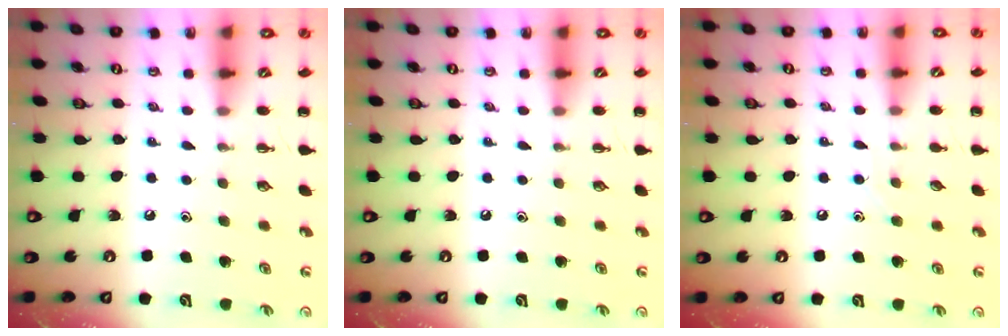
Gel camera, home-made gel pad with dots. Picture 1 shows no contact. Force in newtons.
{"total": 0.0}
{"total": 3.0, "press": 2.8, "slide": 1.0}